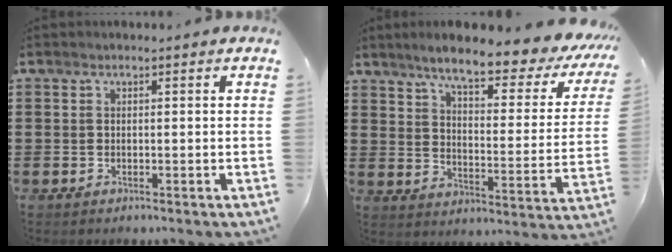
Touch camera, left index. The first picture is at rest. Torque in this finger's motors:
{"motor_torque": [2.14, 0.00, 0.49, 0.21]}